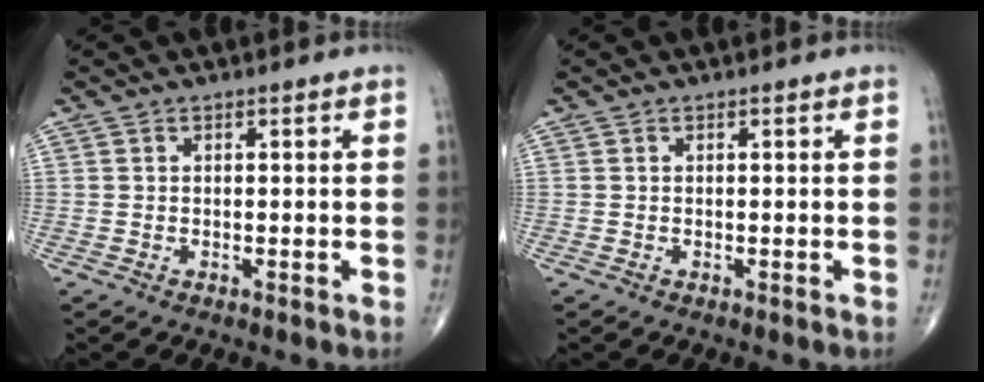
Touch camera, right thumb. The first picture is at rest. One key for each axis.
{"total": 0.0}